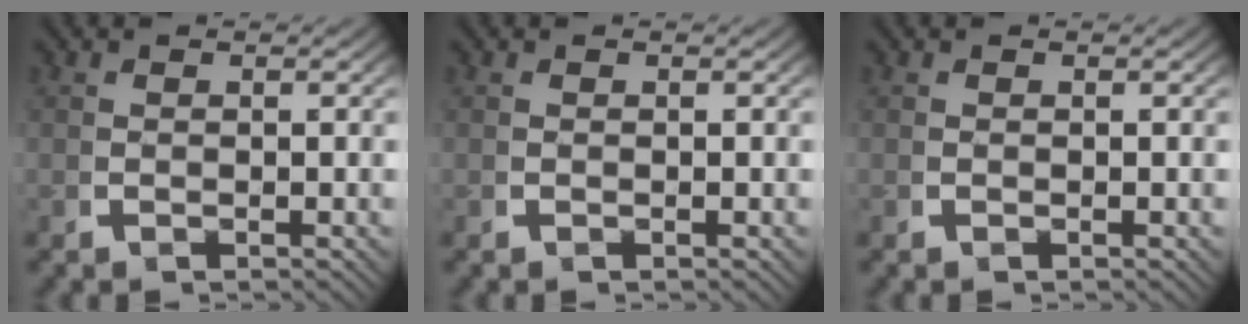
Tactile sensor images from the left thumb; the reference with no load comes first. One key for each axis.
{"total": 0.0}
{"total": 0.0}